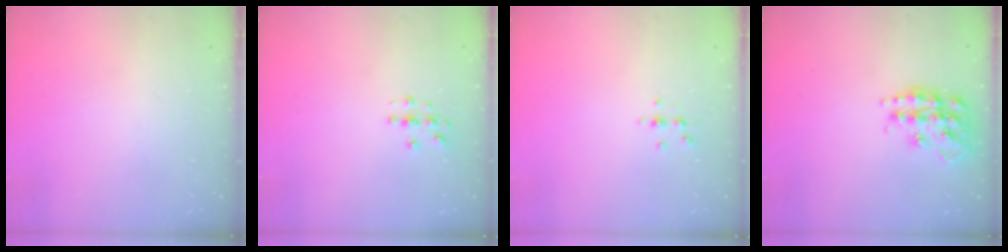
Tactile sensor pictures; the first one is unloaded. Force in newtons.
{"total": 2.8, "press": 2.8, "slide": 0.3}
{"total": 3.9, "press": 3.9, "slide": 0.6}
{"total": 17.0, "press": 16.9, "slide": 1.2}